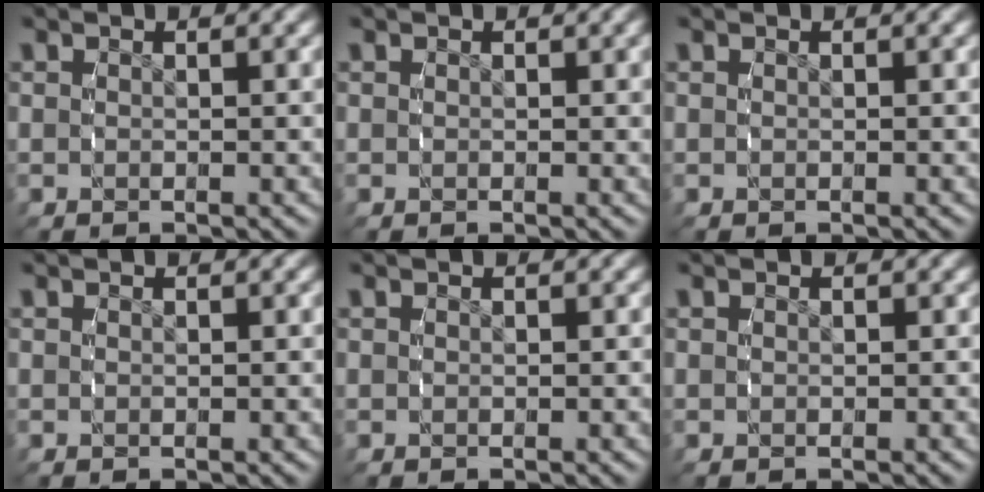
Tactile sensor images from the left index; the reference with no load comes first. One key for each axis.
{"total": 0.0}
{"total": 0.0}
{"total": 0.0}
{"total": 0.0}
{"total": 0.0}